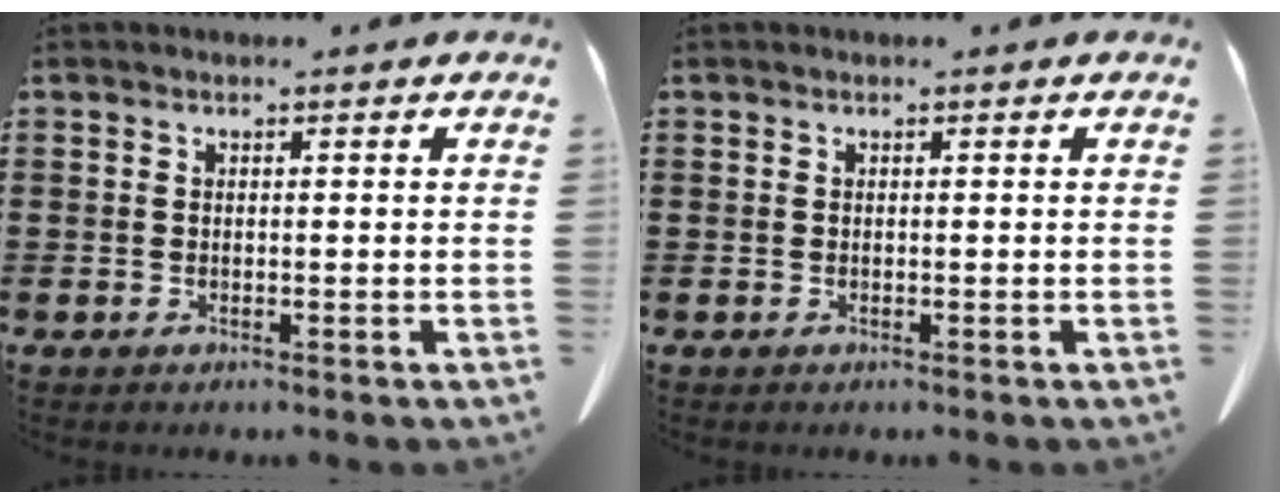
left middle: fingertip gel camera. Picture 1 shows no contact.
{"total": 0.0}